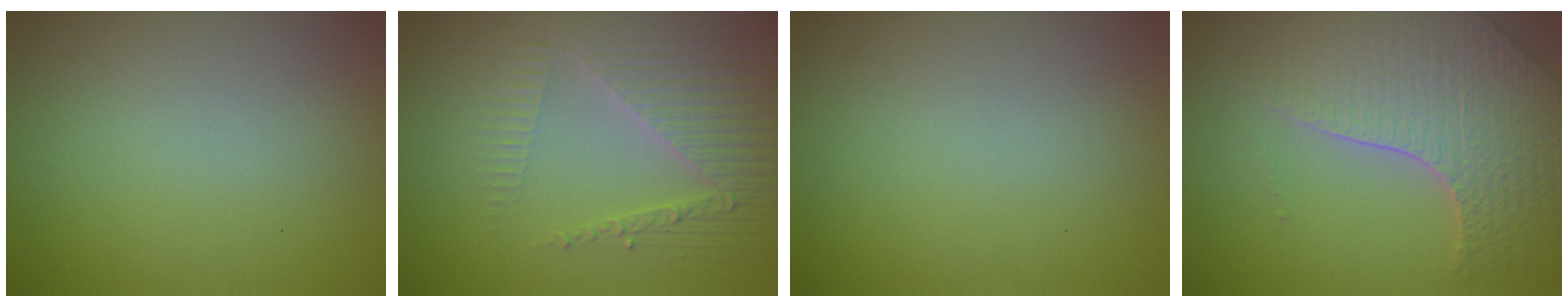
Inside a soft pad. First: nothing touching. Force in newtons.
{"total": 4.3, "press": 4.1, "slide": 1.3}
{"total": 0.0}
{"total": 6.2, "press": 5.2, "slide": 3.4}